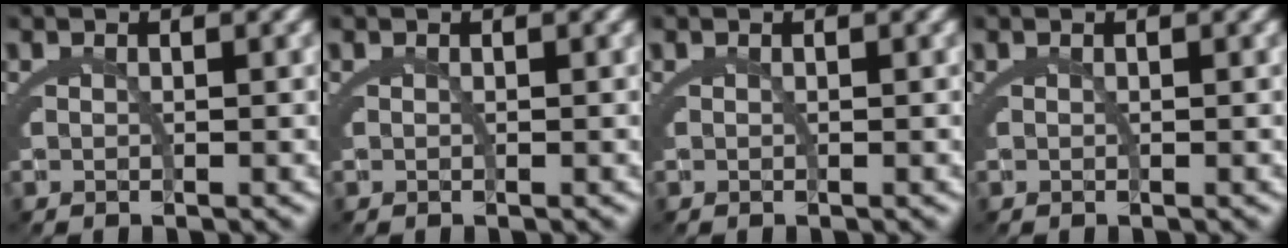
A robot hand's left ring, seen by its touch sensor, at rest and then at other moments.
{"total": 0.0}
{"total": 0.0}
{"total": 0.0}